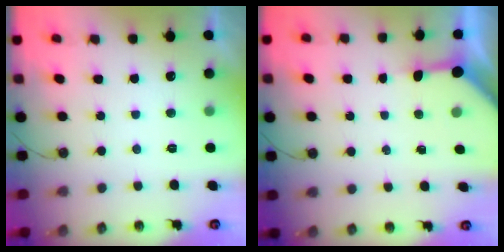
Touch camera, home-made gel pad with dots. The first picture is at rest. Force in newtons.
{"total": 3.8, "press": 3.8, "slide": 0.4}